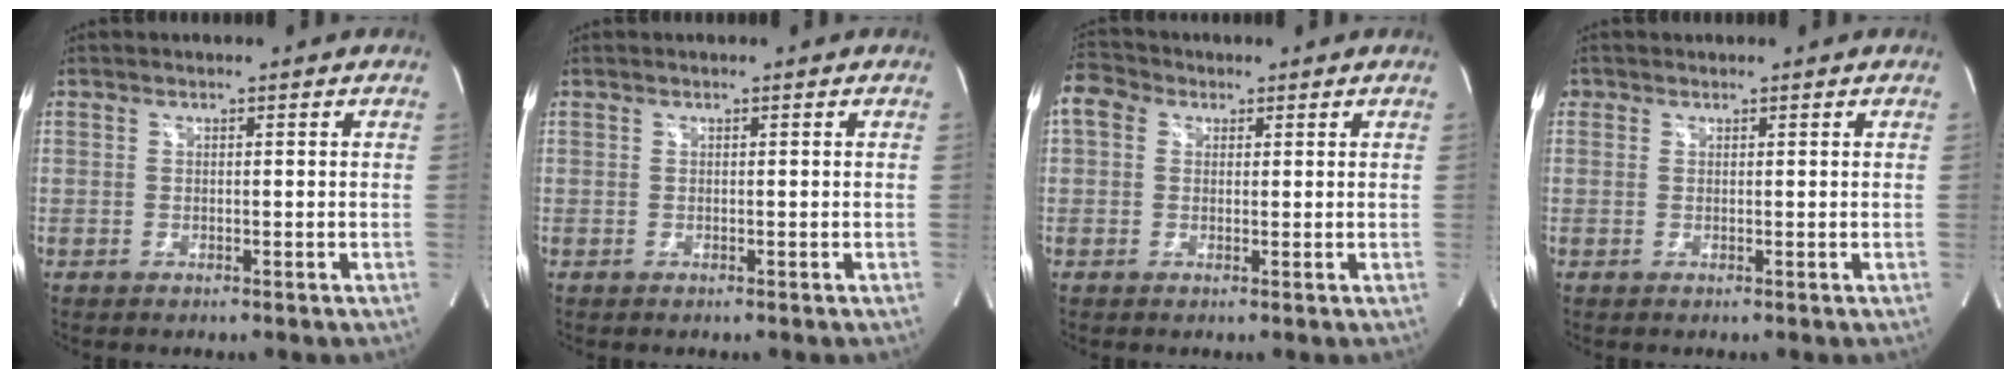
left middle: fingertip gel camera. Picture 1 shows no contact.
{"total": 0.0}
{"total": 5.4, "force": [2.0, 4.2, 2.7], "torque": [-0.065, 0.033, 0.036]}
{"total": 0.8, "force": [0.5, 0.6, 0.1], "torque": [0.004, 0.003, 0.008]}